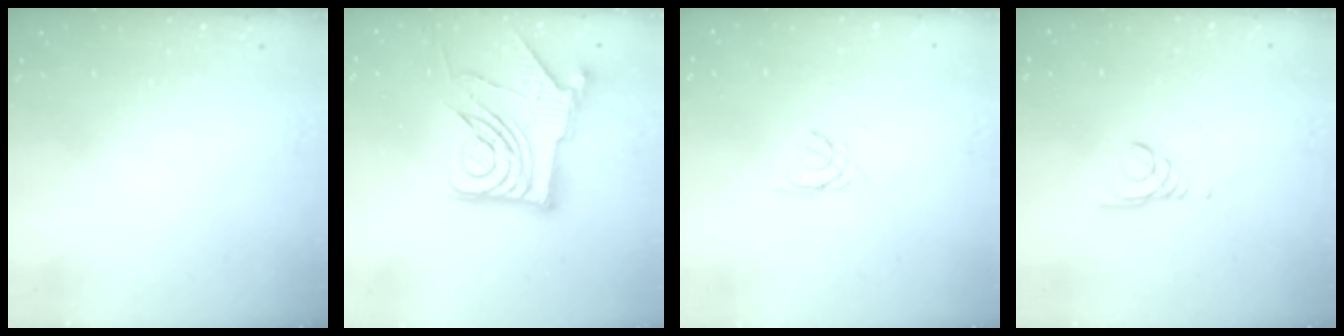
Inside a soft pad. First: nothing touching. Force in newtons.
{"total": 15.7, "press": 15.6, "slide": 1.5}
{"total": 1.4, "press": 1.3, "slide": 0.3}
{"total": 1.5, "press": 1.5, "slide": 0.1}